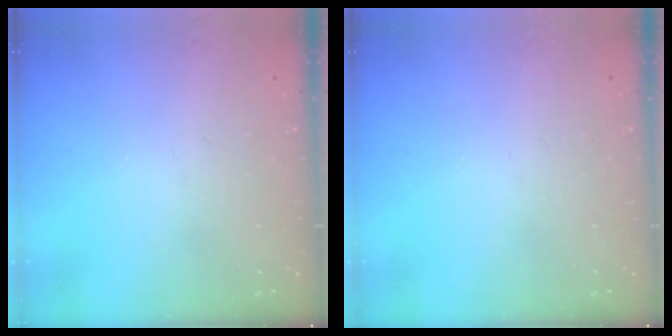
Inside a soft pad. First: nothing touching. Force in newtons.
{"total": 0.0}